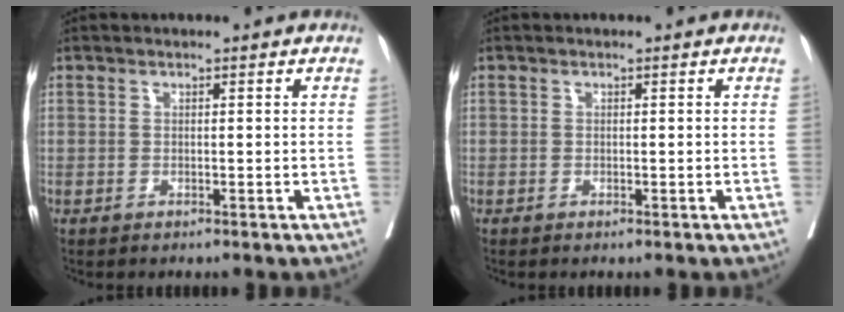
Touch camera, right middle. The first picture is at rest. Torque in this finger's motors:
{"motor_torque": [-0.28, -0.40, -0.07, -0.02]}